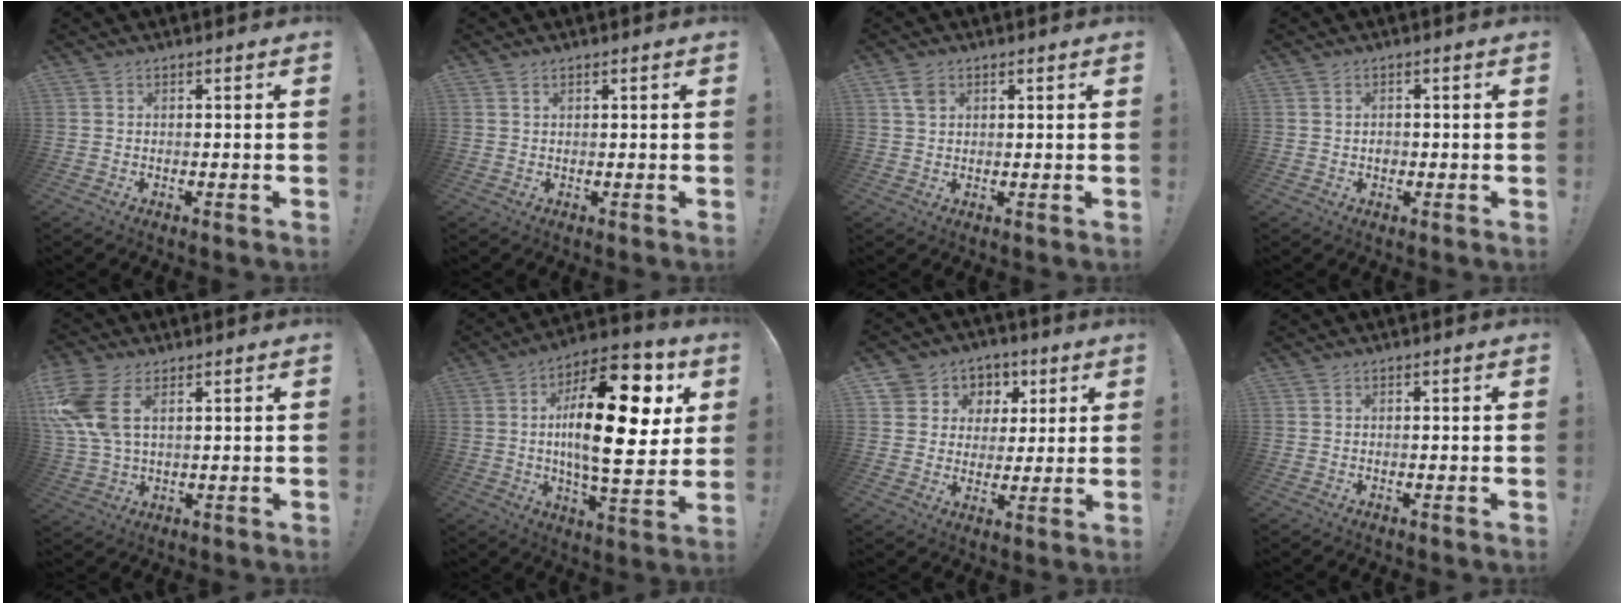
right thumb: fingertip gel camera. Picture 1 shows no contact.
{"total": 0.8, "force": [0.7, 0.3, 0.2], "torque": [0.003, -0.002, 0.012]}
{"total": 3.4, "force": [1.7, 2.2, 1.8], "torque": [-0.024, 0.000, 0.031]}
{"total": 1.5, "force": [-0.2, 1.3, 0.7], "torque": [-0.007, 0.001, -0.006]}
{"total": 11.9, "force": [4.2, 6.7, 8.8], "torque": [-0.178, -0.009, 0.082]}
{"total": 25.7, "force": [4.5, 10.2, 23.2], "torque": [-0.372, -0.023, 0.066]}
{"total": 8.6, "force": [2.6, 7.9, 1.9], "torque": [-0.028, -0.013, 0.055]}
{"total": 0.0}